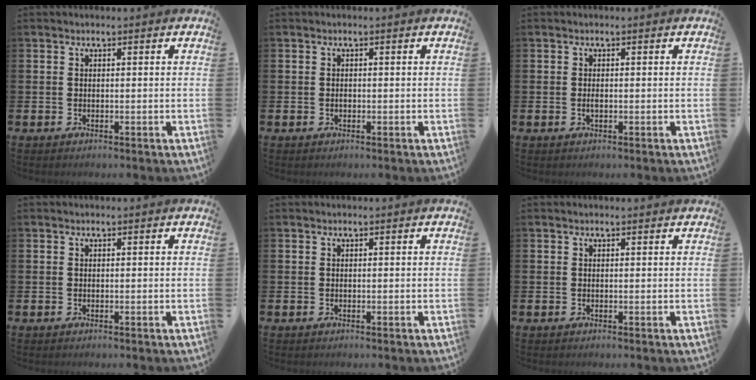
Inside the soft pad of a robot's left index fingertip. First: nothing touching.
{"total": 0.5, "force": [-0.1, 0.4, 0.3], "torque": [-0.001, 0.001, -0.005]}
{"total": 0.8, "force": [-0.1, 0.3, 0.7], "torque": [-0.009, -0.002, -0.004]}
{"total": 0.0}
{"total": 0.0}
{"total": 0.0}